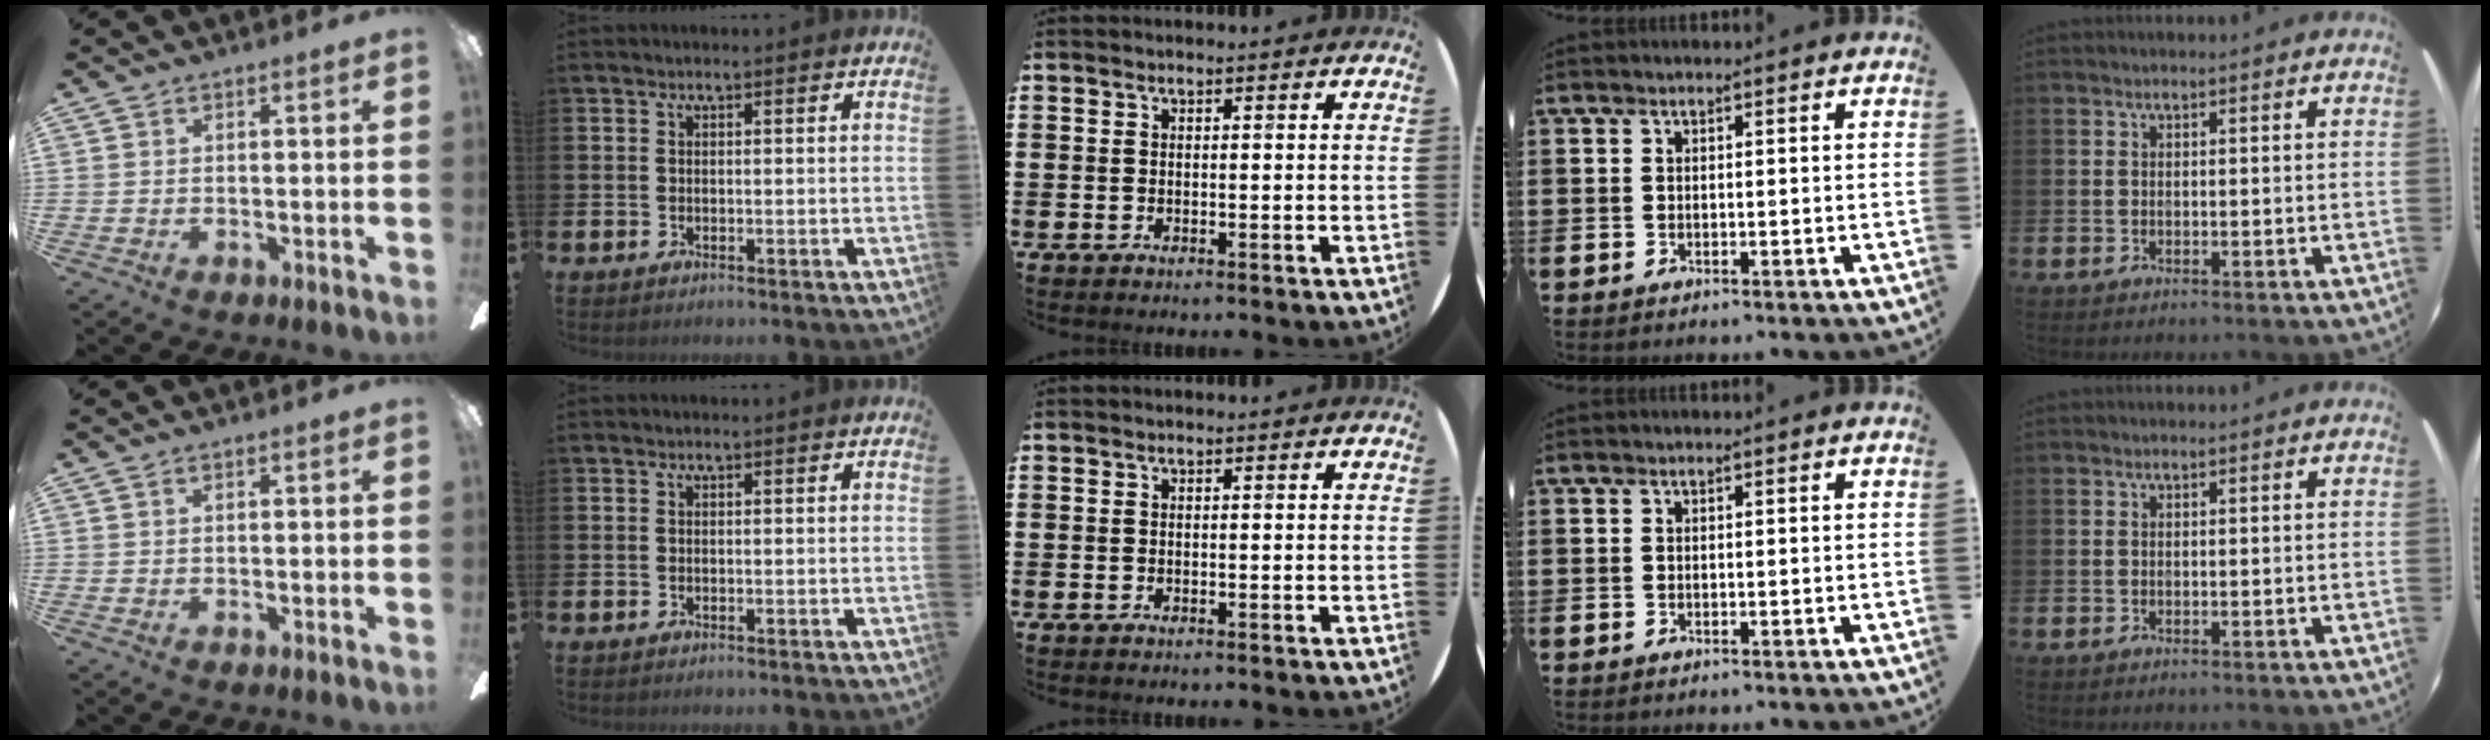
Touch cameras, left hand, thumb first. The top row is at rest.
{}